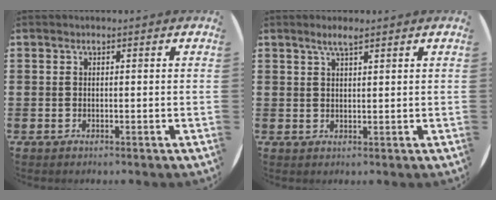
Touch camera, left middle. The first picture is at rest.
{"total": 2.4, "force": [1.8, 0.3, 1.6], "torque": [-0.034, 0.003, 0.033]}